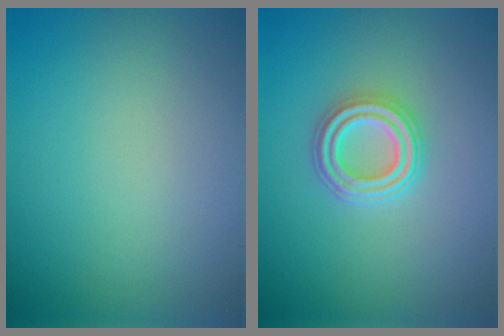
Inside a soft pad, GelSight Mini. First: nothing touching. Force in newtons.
{"total": 4.0, "press": 3.1, "slide": 2.5}